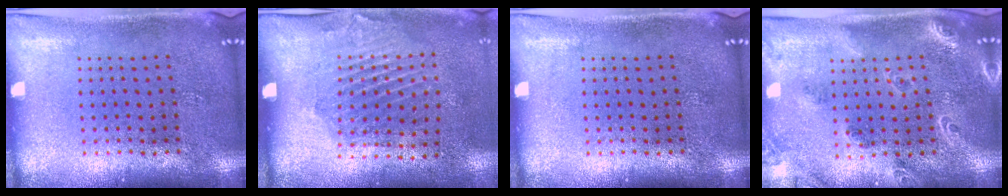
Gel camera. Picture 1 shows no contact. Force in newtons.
{"total": 1.9, "press": 1.2, "slide": 1.6}
{"total": 0.0}
{"total": 1.8, "press": 1.7, "slide": 0.8}